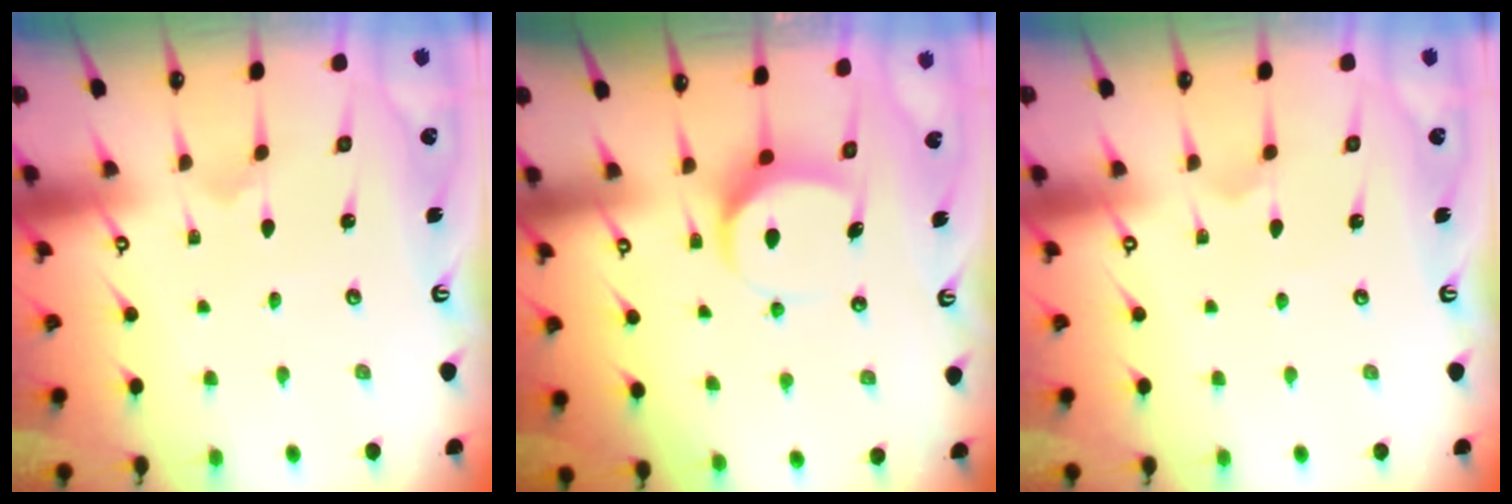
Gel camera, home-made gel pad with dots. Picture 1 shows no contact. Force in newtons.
{"total": 8.3, "press": 8.3, "slide": 0.8}
{"total": 1.7, "press": 1.6, "slide": 0.2}